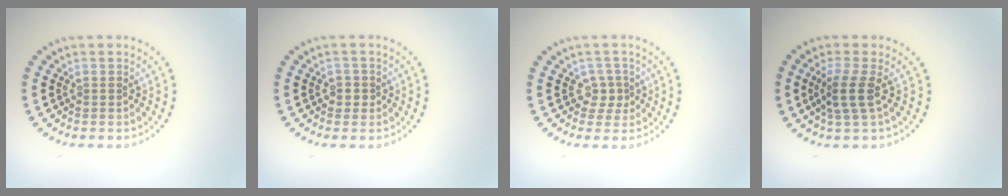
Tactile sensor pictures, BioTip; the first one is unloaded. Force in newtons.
{"total": 1.2, "press": 1.0, "slide": 0.6}
{"total": 1.8, "press": 1.4, "slide": 1.2}
{"total": 2.7, "press": 2.2, "slide": 1.6}